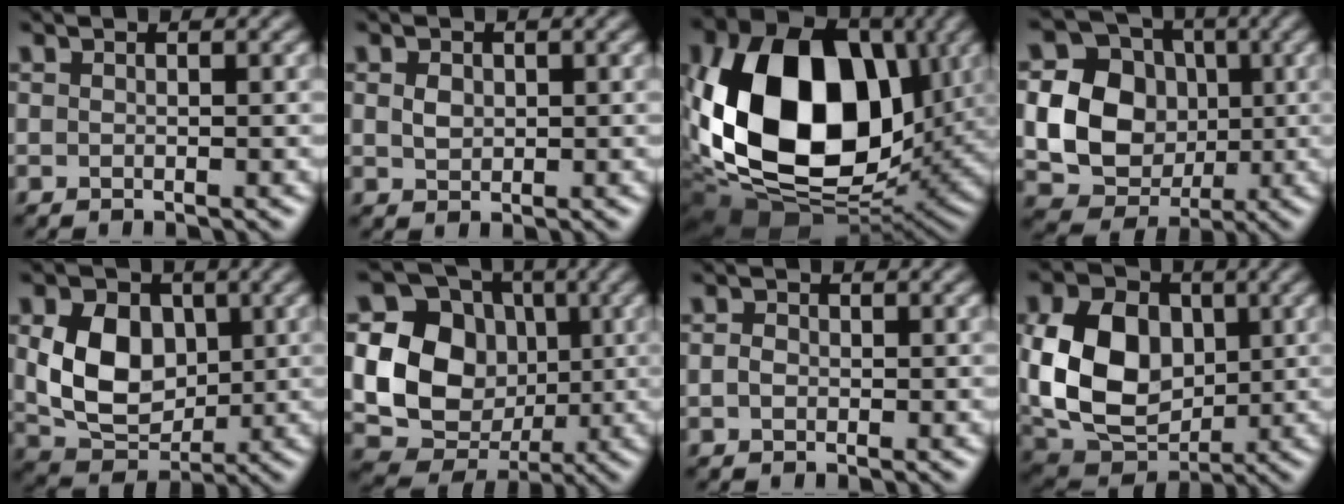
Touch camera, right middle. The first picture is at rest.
{"total": 1.5, "force": [0.3, 1.2, 0.9], "torque": [-0.018, 0.000, 0.007]}
{"total": 16.6, "force": [1.6, 11.5, 11.9], "torque": [-0.234, -0.016, 0.028]}
{"total": 10.6, "force": [0.0, 9.4, 4.9], "torque": [-0.100, -0.005, -0.007]}
{"total": 7.4, "force": [1.0, 5.5, 4.9], "torque": [-0.097, -0.005, 0.017]}
{"total": 12.8, "force": [0.6, 11.2, 6.1], "torque": [-0.134, 0.002, 0.002]}
{"total": 1.3, "force": [-0.1, 1.0, 0.7], "torque": [-0.015, 0.000, -0.007]}
{"total": 11.2, "force": [0.8, 8.1, 7.6], "torque": [-0.171, -0.001, 0.012]}